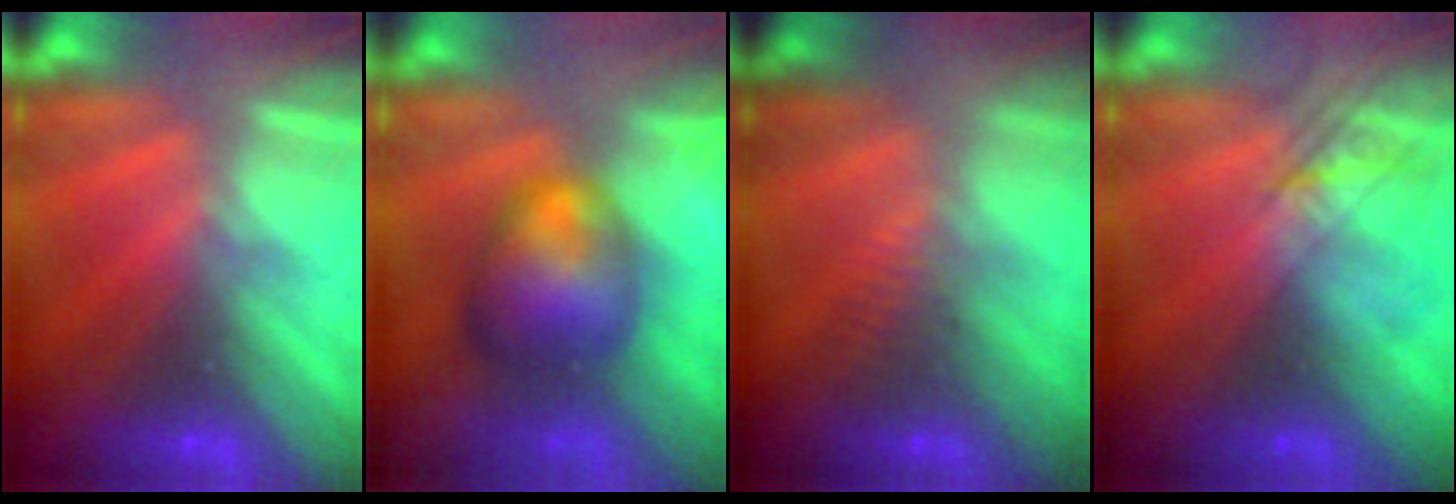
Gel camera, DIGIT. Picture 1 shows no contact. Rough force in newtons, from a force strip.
{"total": 6.3}
{"total": 2.8}
{"total": 2.4}